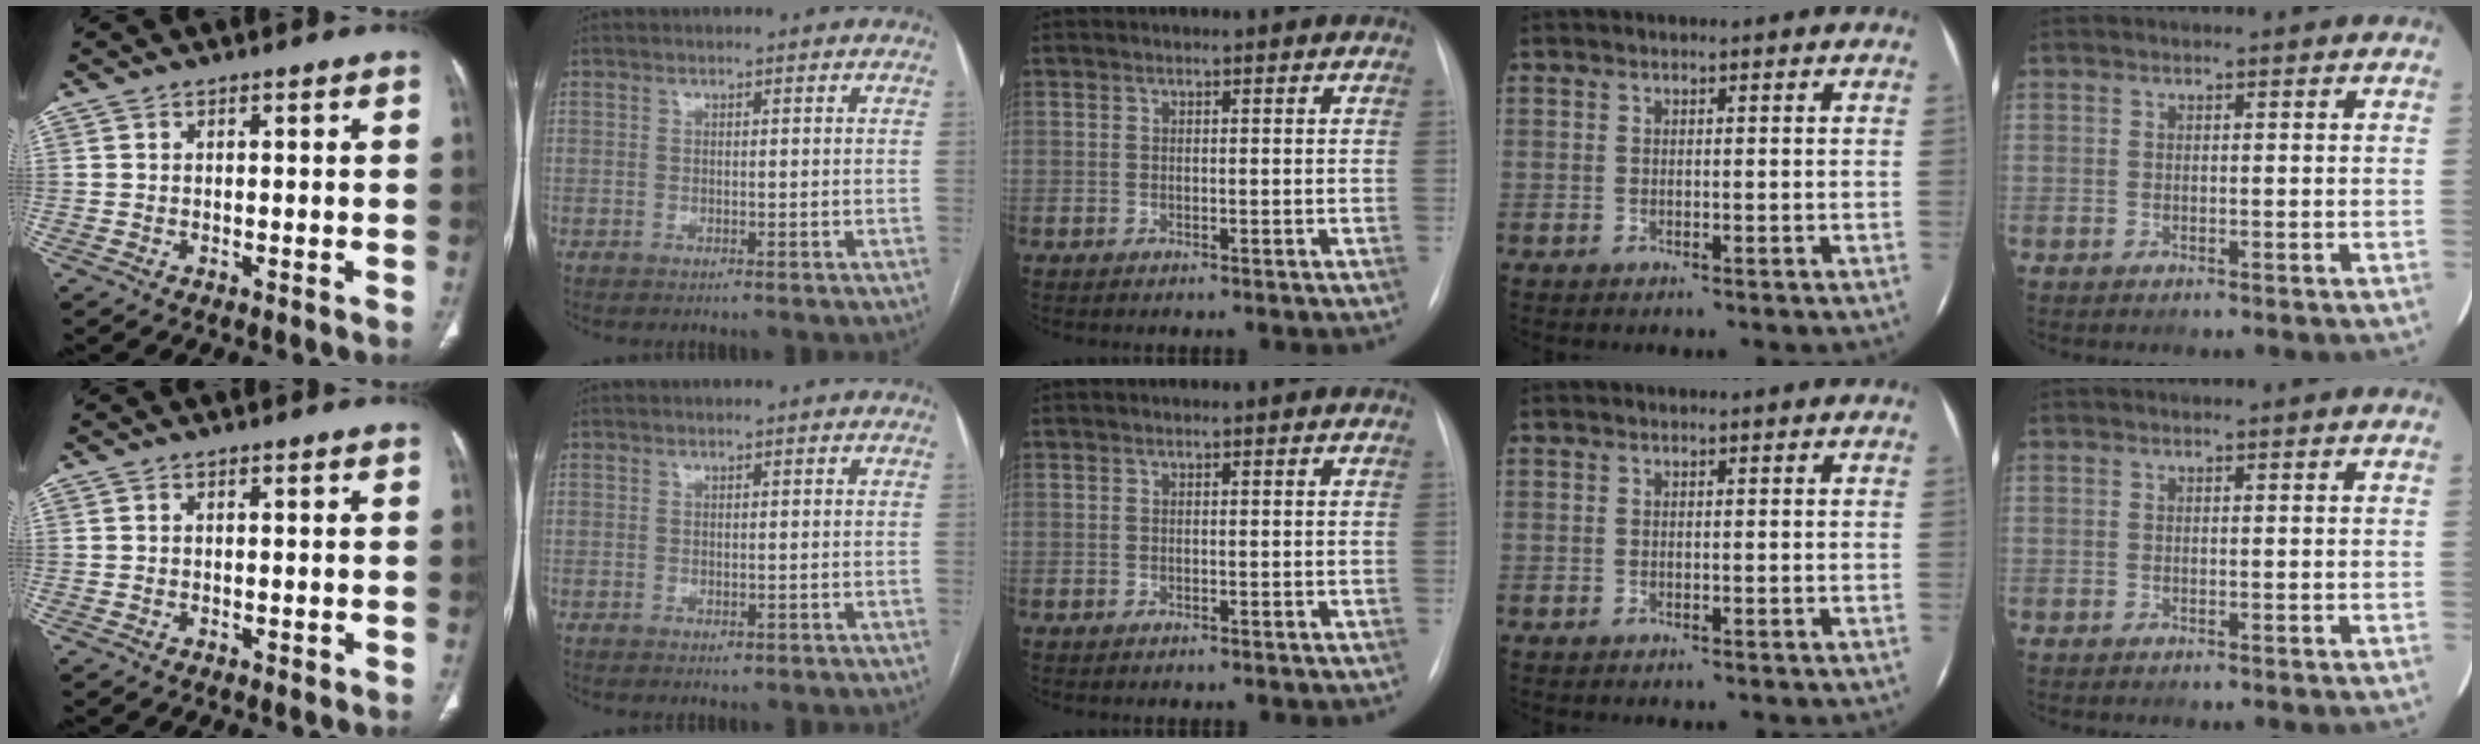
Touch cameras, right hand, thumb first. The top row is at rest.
{"thumb": {"total": 0.6, "force": [-0.2, 0.3, 0.5], "torque": [-0.007, -0.002, -0.001]}, "index": {"total": 0.6, "force": [-0.2, 0.4, 0.4], "torque": [-0.003, 0.000, 0.000]}}